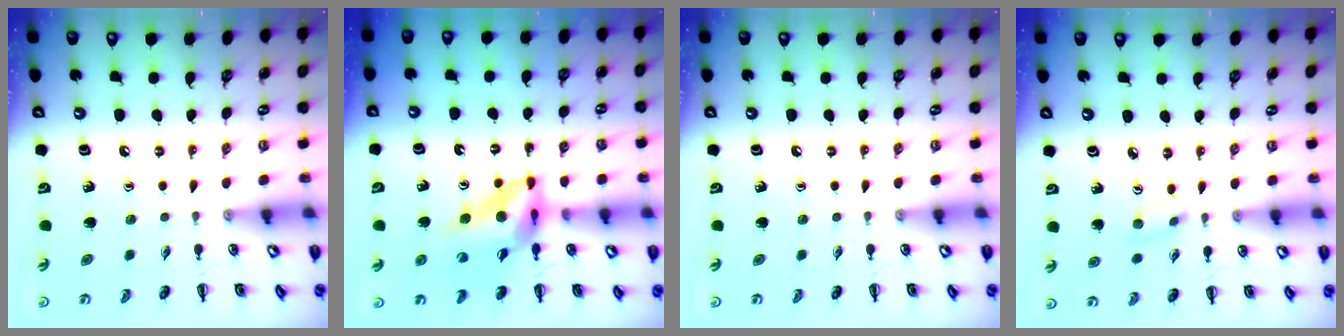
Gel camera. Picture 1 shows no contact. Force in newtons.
{"total": 13.2, "press": 12.5, "slide": 4.3}
{"total": 0.0}
{"total": 2.7, "press": 2.5, "slide": 1.0}